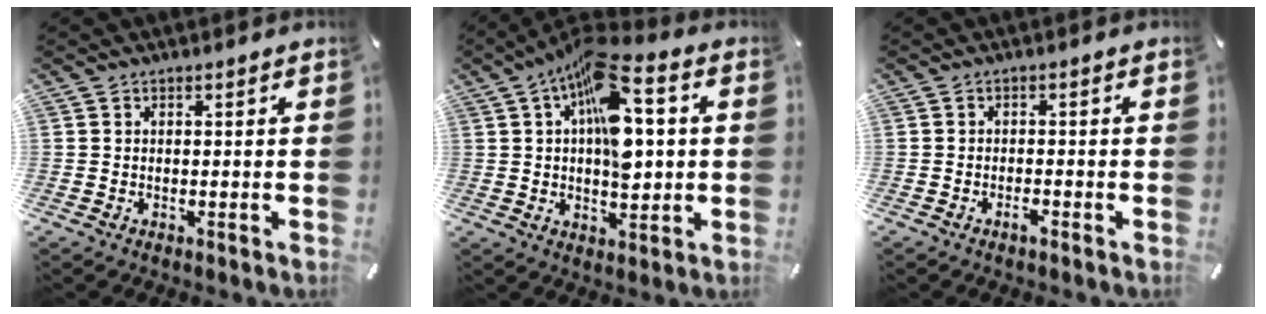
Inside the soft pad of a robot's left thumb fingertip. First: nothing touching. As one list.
[{"total": 15.3, "force": [4.1, 7.6, 12.7], "torque": [-0.200, -0.020, 0.066]}, {"total": 1.9, "force": [-1.2, 0.5, 1.3], "torque": [-0.024, 0.003, -0.023]}]